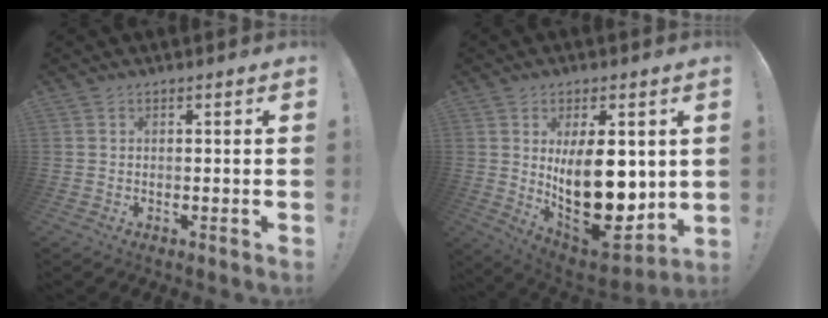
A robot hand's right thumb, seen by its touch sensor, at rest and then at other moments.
{"total": 19.7, "force": [1.9, 9.8, 17.0], "torque": [-0.270, -0.040, 0.042]}